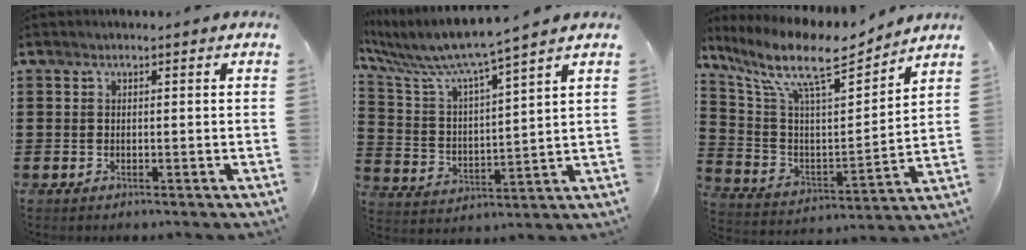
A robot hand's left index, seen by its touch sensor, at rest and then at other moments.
{"total": 6.8, "force": [6.1, -0.3, 3.0], "torque": [-0.088, -0.044, 0.098]}
{"total": 12.6, "force": [9.5, 2.9, 7.7], "torque": [-0.178, -0.051, 0.161]}